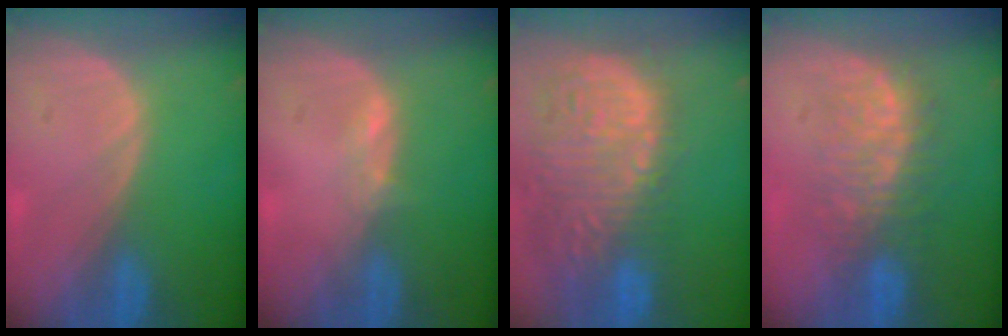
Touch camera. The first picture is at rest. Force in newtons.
{"total": 1.3, "press": 1.2, "slide": 0.5}
{"total": 15.3, "press": 12.6, "slide": 8.7}
{"total": 7.6, "press": 7.4, "slide": 1.3}